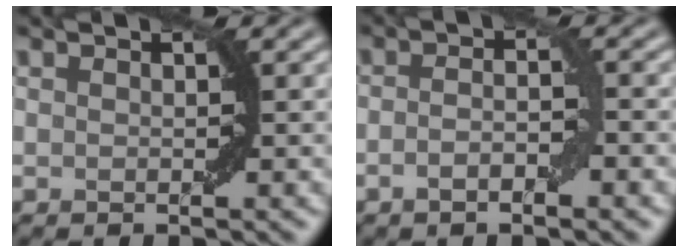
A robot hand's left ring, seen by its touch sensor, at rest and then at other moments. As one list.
[{"total": 2.5, "force": [-0.9, 0.6, 2.3], "torque": [-0.039, 0.002, -0.018]}]